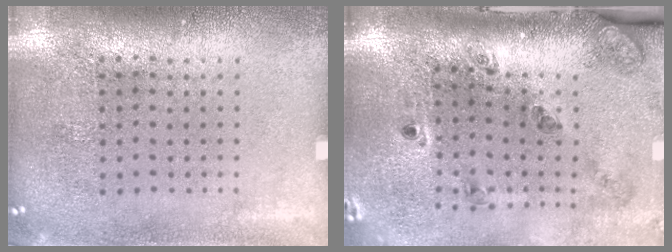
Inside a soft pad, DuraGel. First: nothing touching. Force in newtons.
{"total": 1.8, "press": 1.5, "slide": 1.0}